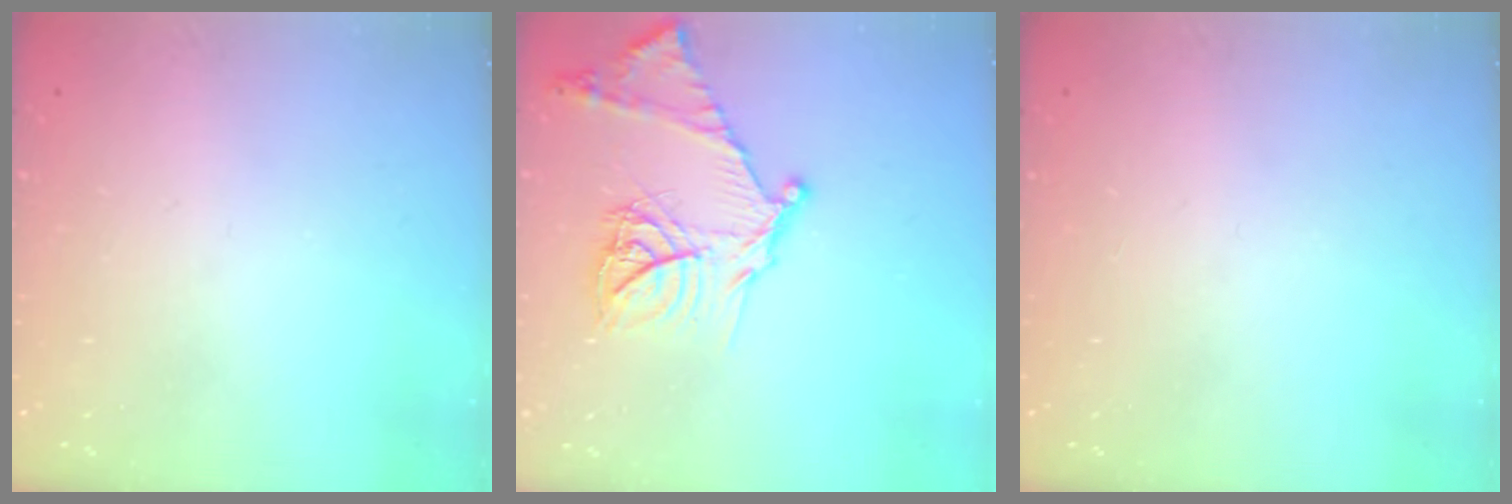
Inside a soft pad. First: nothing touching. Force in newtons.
{"total": 19.1, "press": 19.0, "slide": 1.7}
{"total": 0.0}